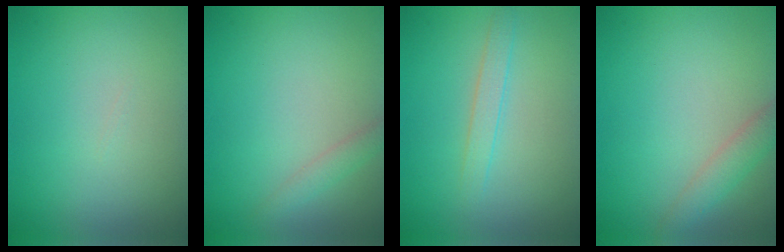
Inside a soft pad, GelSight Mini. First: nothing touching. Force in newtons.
{"total": 1.3, "press": 1.3, "slide": 0.0}
{"total": 1.6, "press": 1.6, "slide": 0.1}
{"total": 2.1, "press": 2.1, "slide": 0.2}